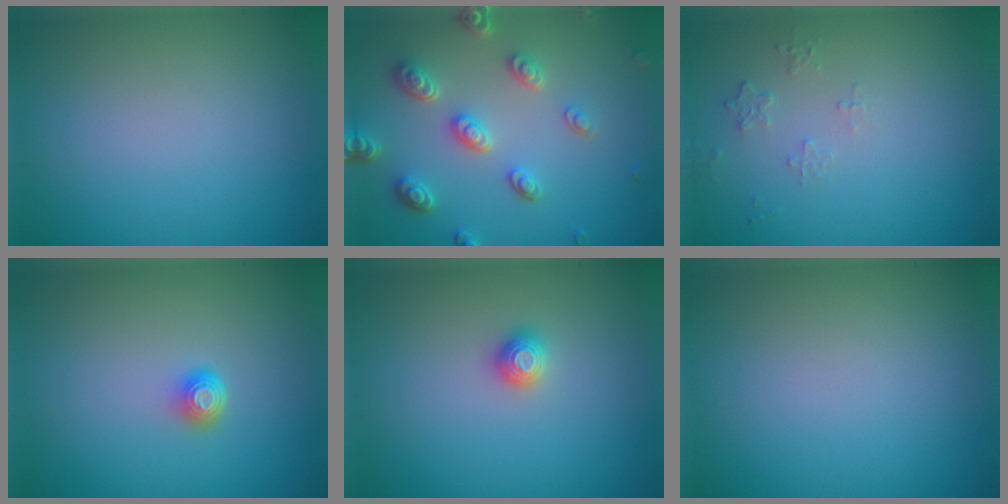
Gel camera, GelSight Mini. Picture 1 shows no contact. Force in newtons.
{"total": 4.6, "press": 3.7, "slide": 2.7}
{"total": 0.7, "press": 0.5, "slide": 0.5}
{"total": 1.6, "press": 1.2, "slide": 1.0}
{"total": 1.1, "press": 1.1, "slide": 0.2}
{"total": 0.0}